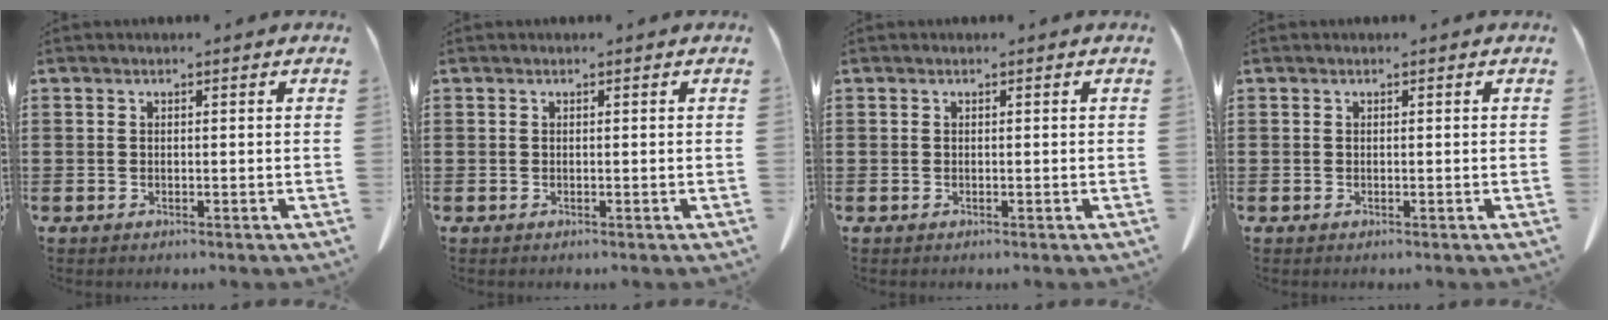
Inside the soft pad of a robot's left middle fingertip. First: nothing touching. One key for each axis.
{"total": 0.0}
{"total": 0.0}
{"total": 0.0}